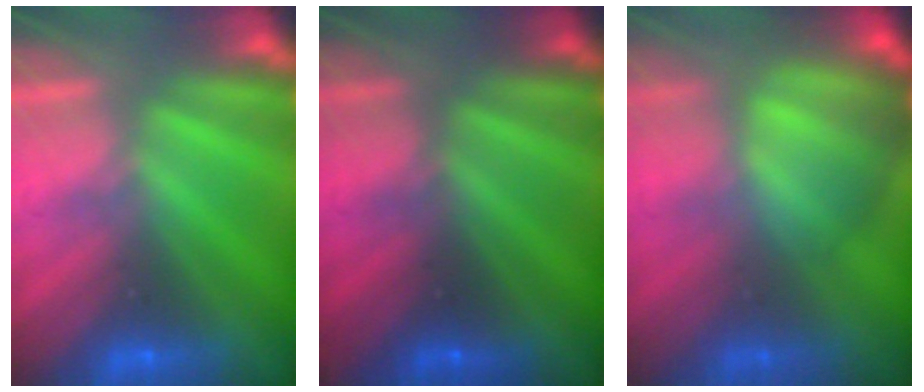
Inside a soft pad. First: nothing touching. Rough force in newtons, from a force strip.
{"total": 2.5}
{"total": 6.6}